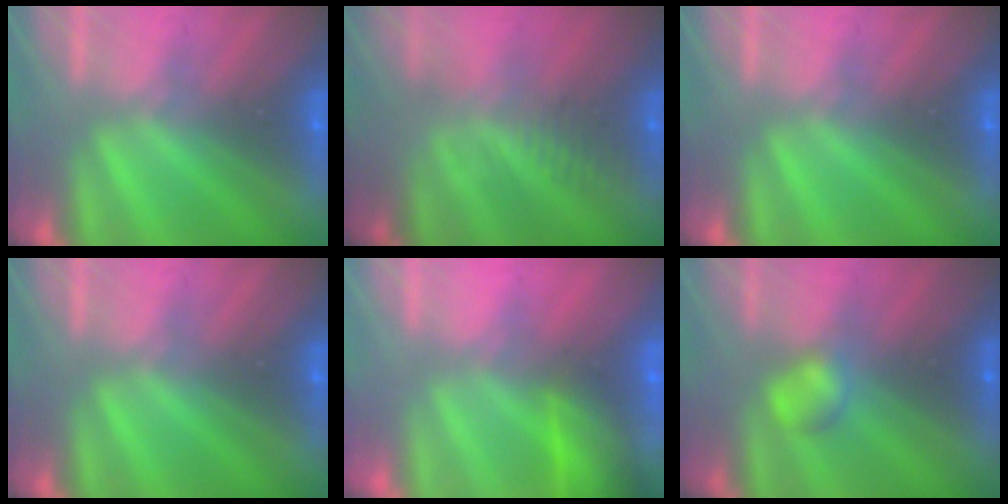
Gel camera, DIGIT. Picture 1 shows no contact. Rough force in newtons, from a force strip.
{"total": 2.7}
{"total": 0.0}
{"total": 0.0}
{"total": 10.7}
{"total": 2.2}